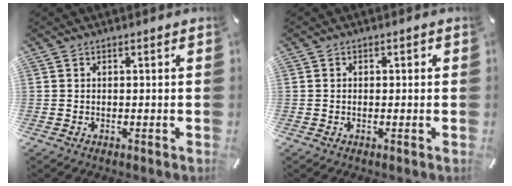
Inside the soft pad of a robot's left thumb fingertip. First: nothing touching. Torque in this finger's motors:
{"motor_torque": [-0.09, -0.02, -0.12, 0.22, -0.08]}